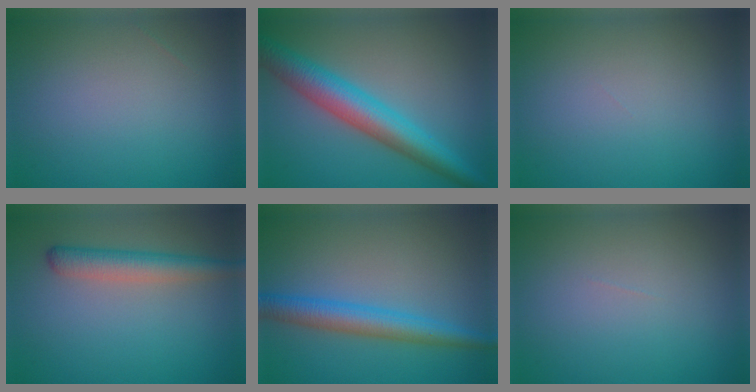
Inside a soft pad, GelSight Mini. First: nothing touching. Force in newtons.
{"total": 6.7, "press": 6.7, "slide": 0.1}
{"total": 0.0}
{"total": 3.4, "press": 3.4, "slide": 0.1}
{"total": 4.3, "press": 4.3, "slide": 0.1}
{"total": 0.0}